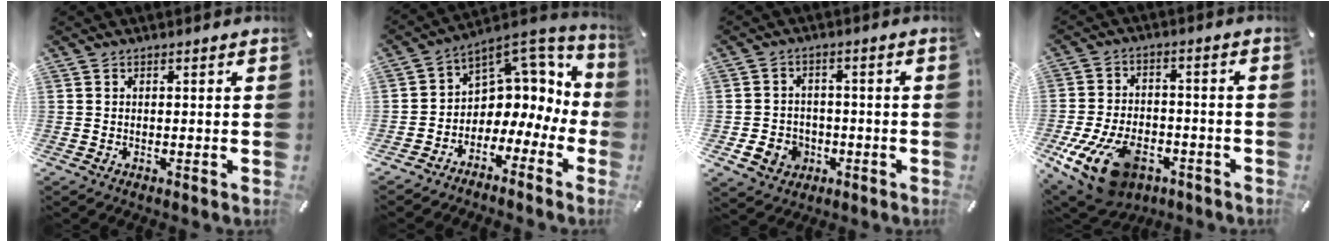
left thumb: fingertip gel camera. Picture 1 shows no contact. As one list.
[{"total": 5.7, "force": [1.4, 5.4, 0.8], "torque": [-0.020, -0.038, 0.030]}, {"total": 6.2, "force": [-1.7, 5.6, 1.9], "torque": [-0.040, 0.011, -0.029]}, {"total": 16.8, "force": [-8.3, 10.0, 10.7], "torque": [-0.205, 0.043, -0.138]}]